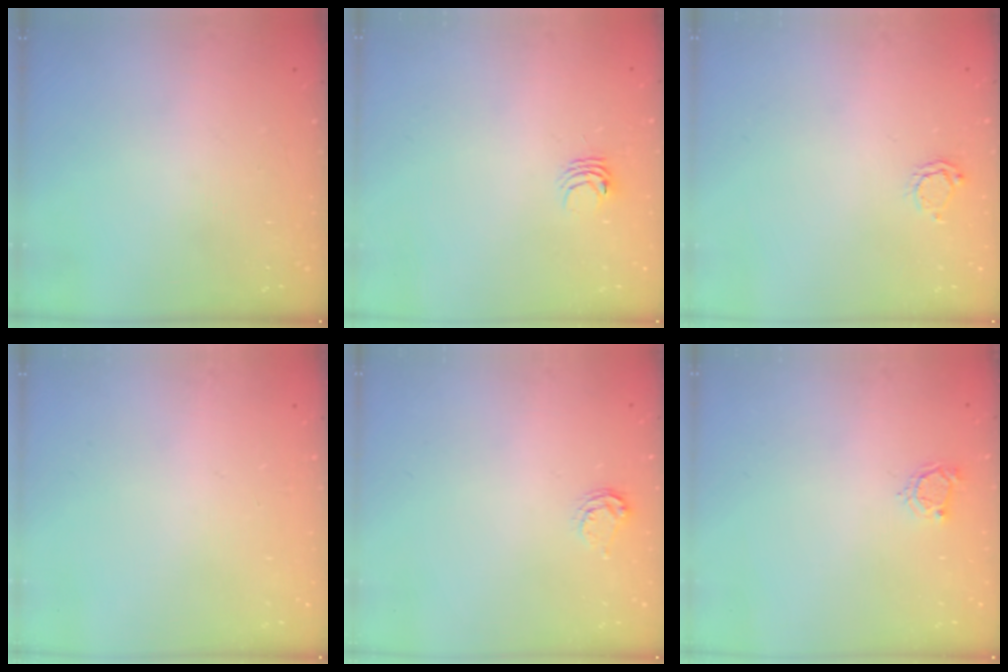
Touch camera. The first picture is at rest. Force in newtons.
{"total": 3.3, "press": 3.3, "slide": 0.3}
{"total": 3.8, "press": 3.8, "slide": 0.7}
{"total": 0.0}
{"total": 5.0, "press": 5.0, "slide": 0.5}
{"total": 4.1, "press": 4.0, "slide": 0.4}